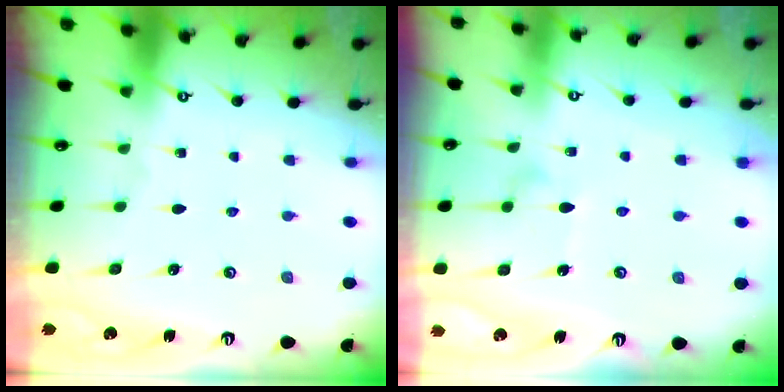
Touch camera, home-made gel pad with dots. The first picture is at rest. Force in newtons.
{"total": 7.8, "press": 7.8, "slide": 0.3}